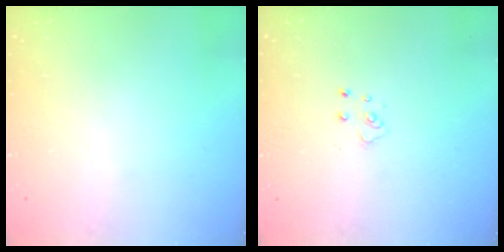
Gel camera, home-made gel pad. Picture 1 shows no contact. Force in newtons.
{"total": 4.0, "press": 4.0, "slide": 0.3}